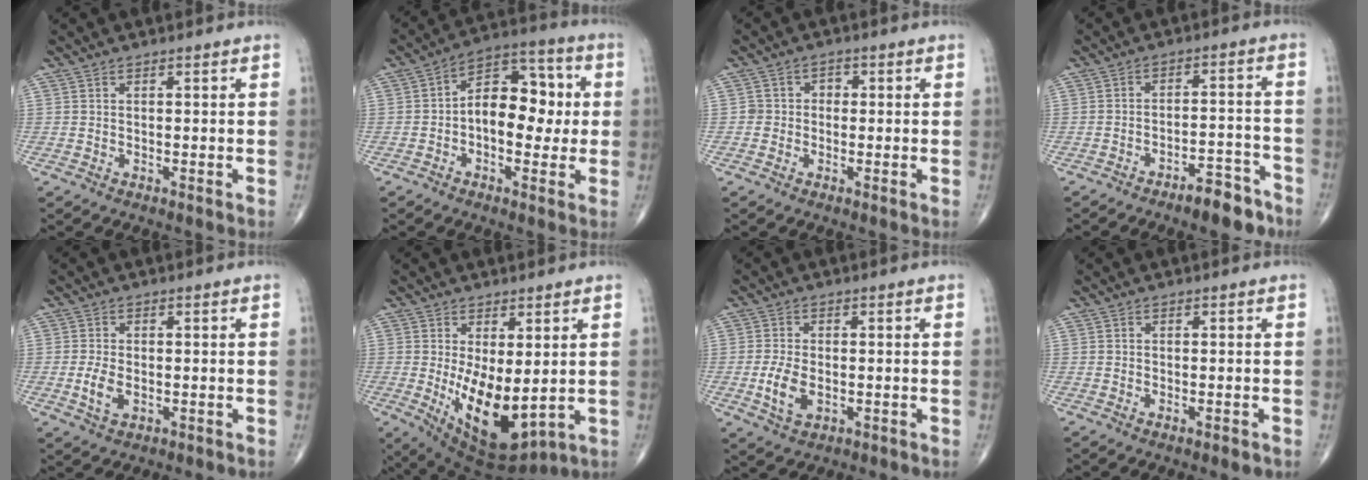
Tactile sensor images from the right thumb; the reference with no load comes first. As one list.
[{"total": 12.8, "force": [-0.2, 8.0, 10.0], "torque": [-0.113, 0.034, -0.013]}, {"total": 2.7, "force": [-0.4, 2.6, 0.7], "torque": [0.016, 0.013, -0.013]}, {"total": 7.6, "force": [-5.6, 2.5, 4.4], "torque": [-0.050, 0.047, -0.084]}, {"total": 3.9, "force": [-0.9, 2.2, 3.1], "torque": [-0.064, -0.004, -0.016]}, {"total": 12.2, "force": [-0.8, 5.6, 10.9], "torque": [-0.168, -0.028, 0.010]}, {"total": 5.6, "force": [-1.3, 3.2, 4.4], "torque": [-0.090, -0.003, -0.022]}, {"total": 1.6, "force": [-0.9, 0.4, 1.3], "torque": [-0.019, 0.003, -0.010]}]